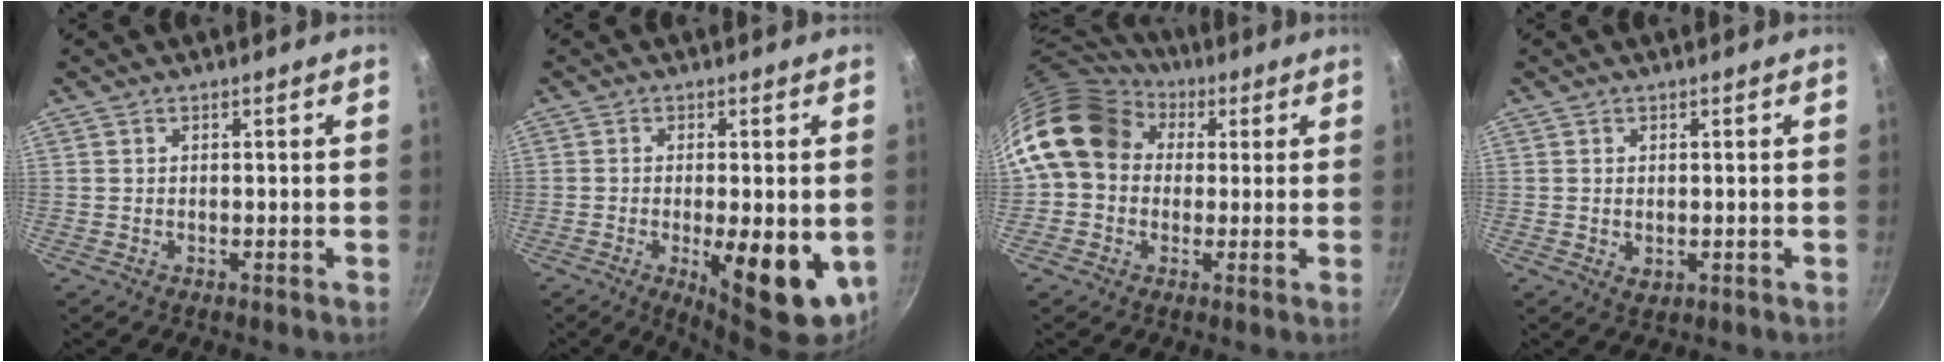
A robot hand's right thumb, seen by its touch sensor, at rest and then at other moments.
{"total": 14.1, "force": [-3.2, 4.9, 12.8], "torque": [-0.162, -0.005, -0.034]}
{"total": 14.5, "force": [3.6, 11.8, 7.7], "torque": [-0.111, 0.024, 0.049]}
{"total": 2.0, "force": [0.0, 1.4, 1.4], "torque": [-0.022, -0.004, 0.003]}